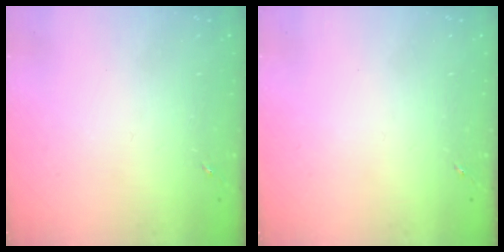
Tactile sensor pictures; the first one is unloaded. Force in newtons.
{"total": 0.0}